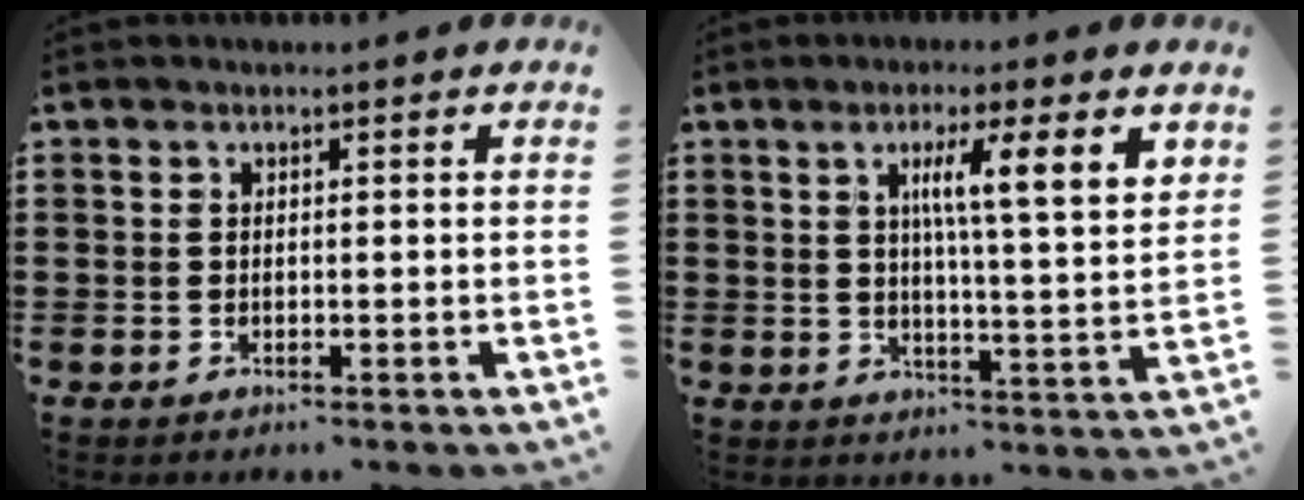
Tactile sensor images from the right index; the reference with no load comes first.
{"total": 7.2, "force": [2.9, 0.4, 6.5], "torque": [-0.118, -0.006, 0.042]}